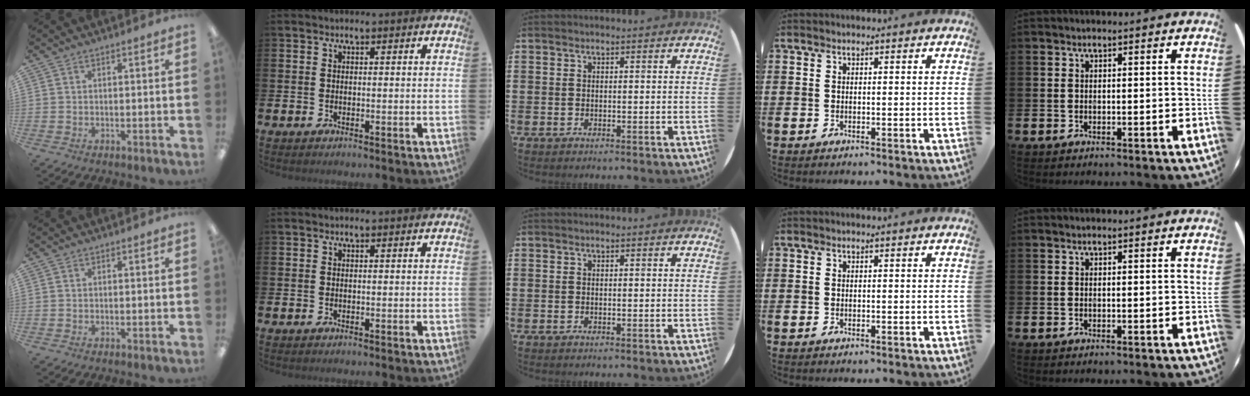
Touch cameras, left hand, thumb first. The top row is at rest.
{}